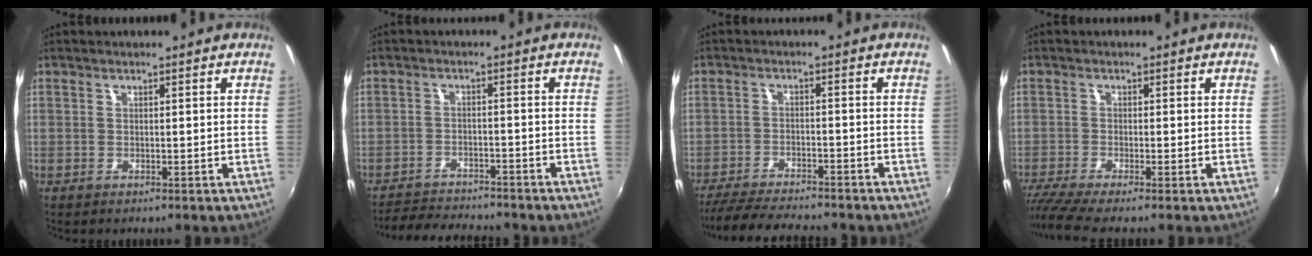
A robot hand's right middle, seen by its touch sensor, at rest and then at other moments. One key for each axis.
{"total": 9.5, "fx": -8.9, "fy": 1.4, "fz": 2.9, "tx": -0.078, "ty": -0.006, "tz": -0.135}
{"total": 12.8, "fx": -11.5, "fy": 1.7, "fz": 5.5, "tx": -0.124, "ty": -0.021, "tz": -0.181}
{"total": 5.4, "fx": -4.4, "fy": -1.0, "fz": 2.8, "tx": -0.072, "ty": -0.026, "tz": -0.086}